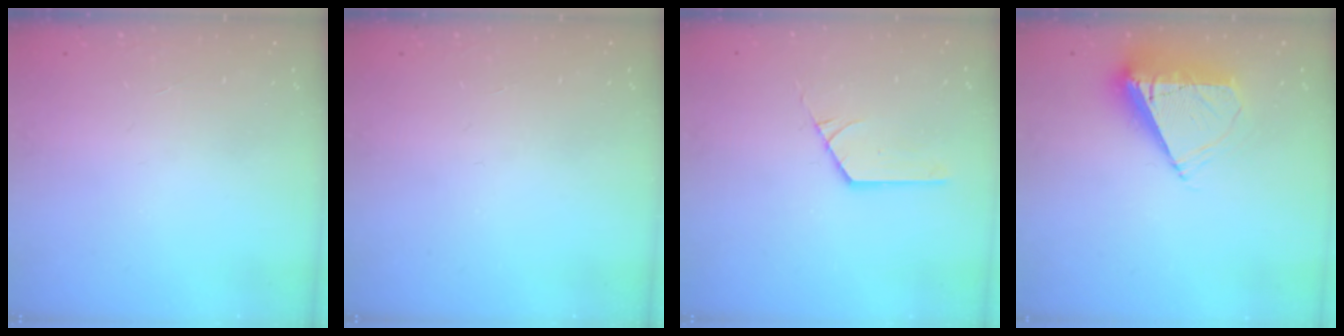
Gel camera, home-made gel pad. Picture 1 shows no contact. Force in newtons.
{"total": 0.0}
{"total": 2.4, "press": 2.3, "slide": 0.3}
{"total": 9.6, "press": 9.6, "slide": 1.0}